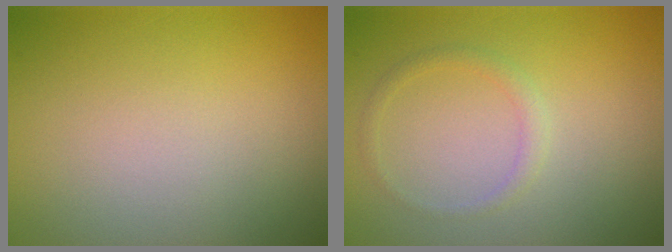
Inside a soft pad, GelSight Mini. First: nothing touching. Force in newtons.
{"total": 1.2, "press": 1.2, "slide": 0.0}